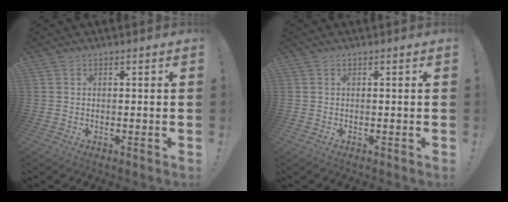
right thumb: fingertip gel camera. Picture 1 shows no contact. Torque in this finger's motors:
{"motor_torque": [0.00, 0.00, -0.07, 0.07, 0.00]}